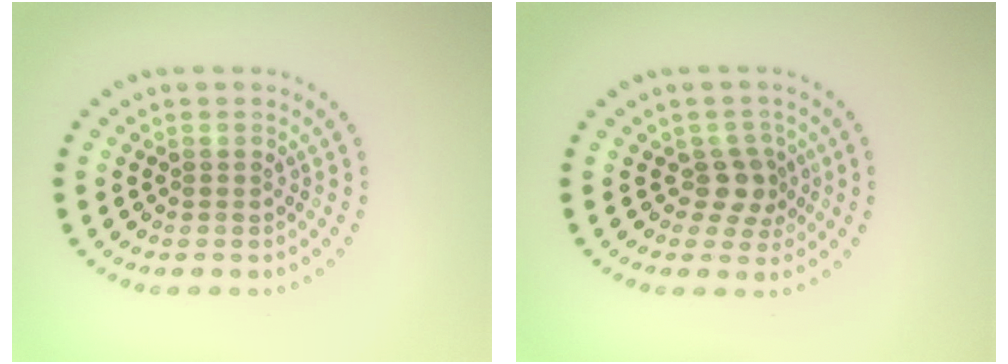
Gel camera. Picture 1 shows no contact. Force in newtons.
{"total": 2.4, "press": 1.9, "slide": 1.6}